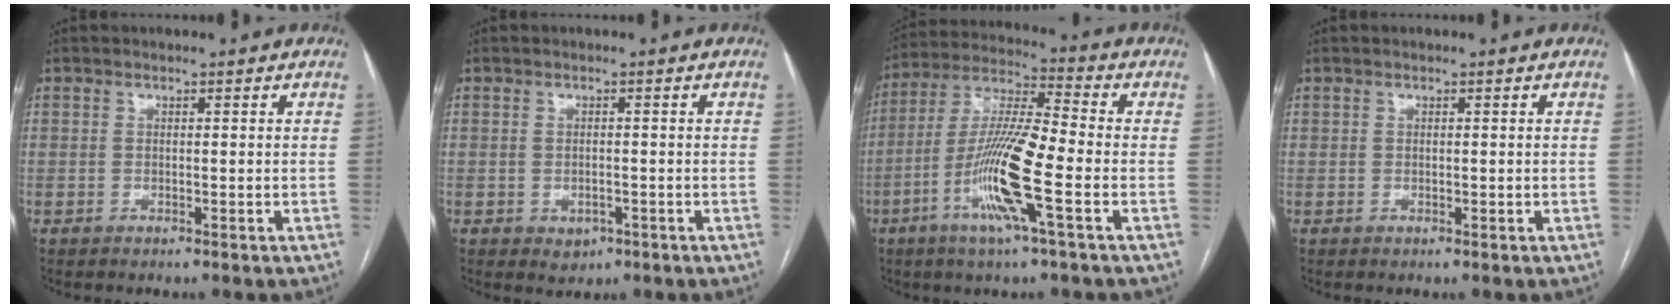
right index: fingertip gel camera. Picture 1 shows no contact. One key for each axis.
{"total": 2.2, "fx": -1.0, "fy": 1.6, "fz": 1.2, "tx": -0.014, "ty": 0.001, "tz": -0.003}
{"total": 13.8, "fx": -4.6, "fy": 0.4, "fz": 13.0, "tx": -0.263, "ty": -0.007, "tz": -0.092}
{"total": 0.0}